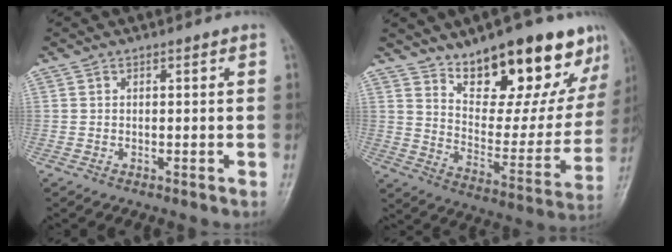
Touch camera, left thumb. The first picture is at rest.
{"total": 22.5, "force": [15.1, 9.0, 14.0], "torque": [-0.137, -0.083, 0.230]}